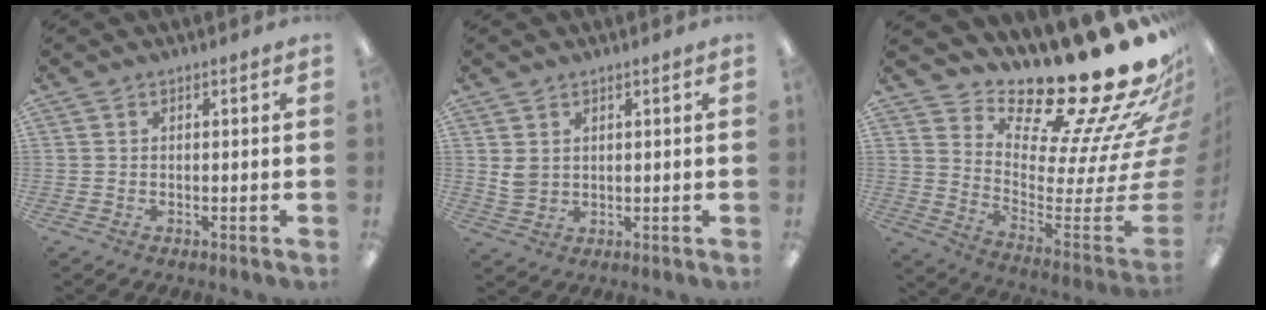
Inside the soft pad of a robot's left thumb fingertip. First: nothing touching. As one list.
[{"total": 3.3, "force": [1.7, 2.4, 1.4], "torque": [-0.021, -0.003, 0.032]}, {"total": 28.1, "force": [22.6, 6.5, 15.4], "torque": [-0.172, -0.211, 0.391]}]